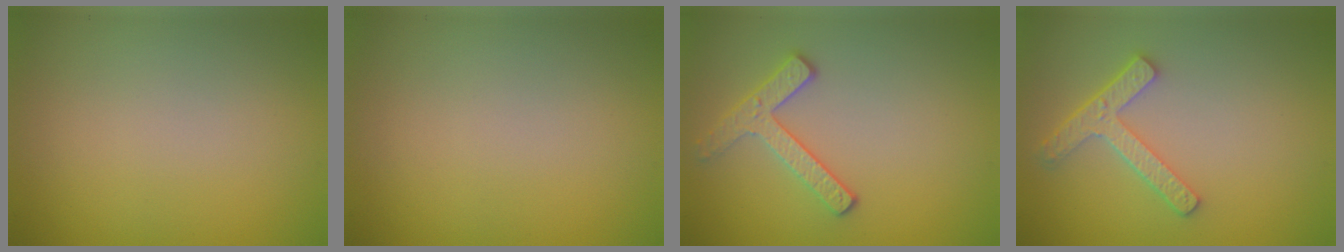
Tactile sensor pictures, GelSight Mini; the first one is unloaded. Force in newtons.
{"total": 0.0}
{"total": 2.5, "press": 2.4, "slide": 0.5}
{"total": 3.7, "press": 2.8, "slide": 2.3}